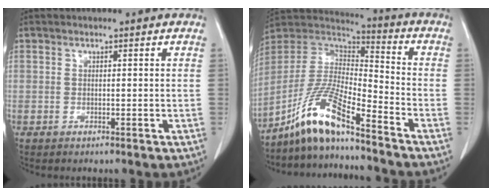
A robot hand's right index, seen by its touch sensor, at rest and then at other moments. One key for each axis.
{"total": 12.3, "fx": -9.2, "fy": 1.0, "fz": 8.2, "tx": -0.174, "ty": 0.005, "tz": -0.175}